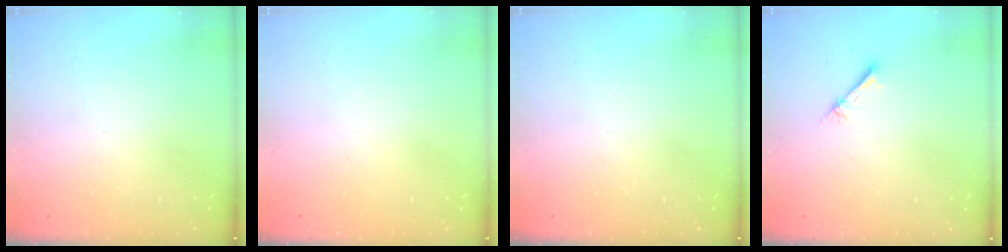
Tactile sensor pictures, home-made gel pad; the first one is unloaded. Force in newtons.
{"total": 0.9, "press": 0.8, "slide": 0.3}
{"total": 0.0}
{"total": 2.3, "press": 2.3, "slide": 0.3}